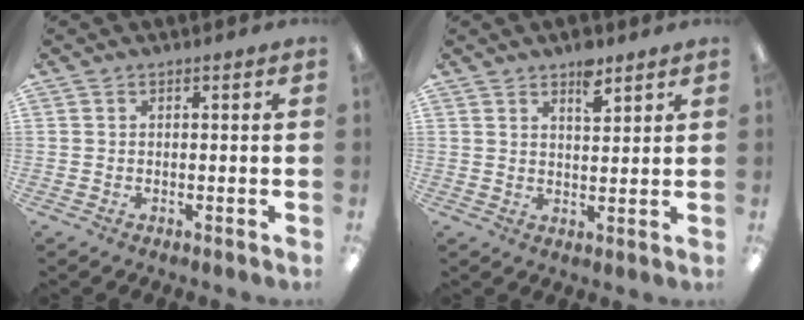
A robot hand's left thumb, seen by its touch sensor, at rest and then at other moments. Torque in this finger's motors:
{"motor_torque": [0.82, 0.30, 0.89, -0.49, 0.03]}